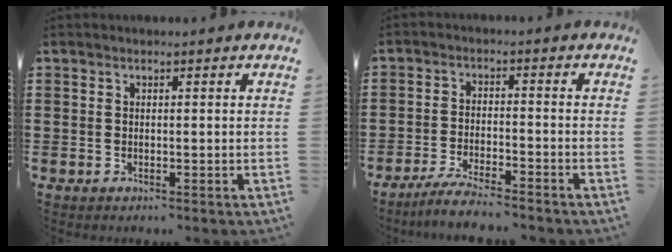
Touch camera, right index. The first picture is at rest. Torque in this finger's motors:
{"motor_torque": [1.08, 1.06, 0.21, 0.09]}